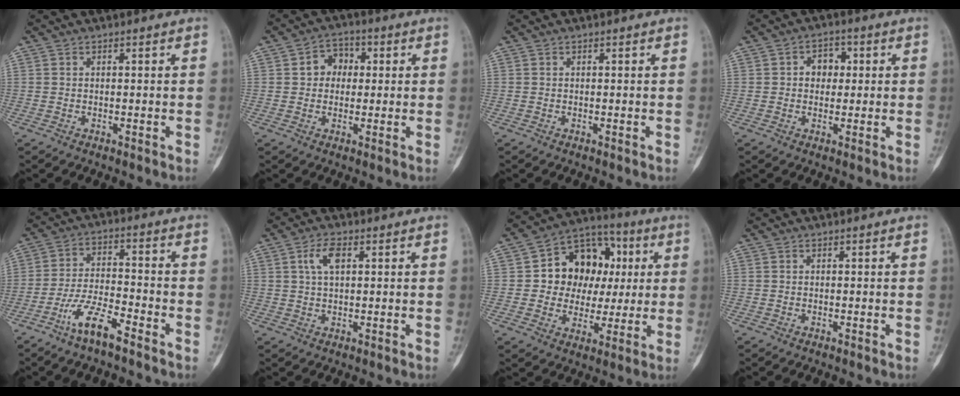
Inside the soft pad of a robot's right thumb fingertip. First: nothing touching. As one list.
[{"total": 5.7, "force": [0.8, 4.8, 3.0], "torque": [-0.015, 0.012, 0.005]}, {"total": 0.0}, {"total": 4.6, "force": [0.6, 3.7, 2.7], "torque": [-0.010, 0.009, 0.004]}, {"total": 8.5, "force": [-5.8, 2.0, 5.9], "torque": [-0.123, 0.032, -0.112]}, {"total": 4.4, "force": [1.4, 2.1, 3.6], "torque": [-0.070, 0.006, 0.026]}, {"total": 15.8, "force": [2.4, 12.7, 9.1], "torque": [-0.078, 0.019, 0.038]}, {"total": 0.0}]